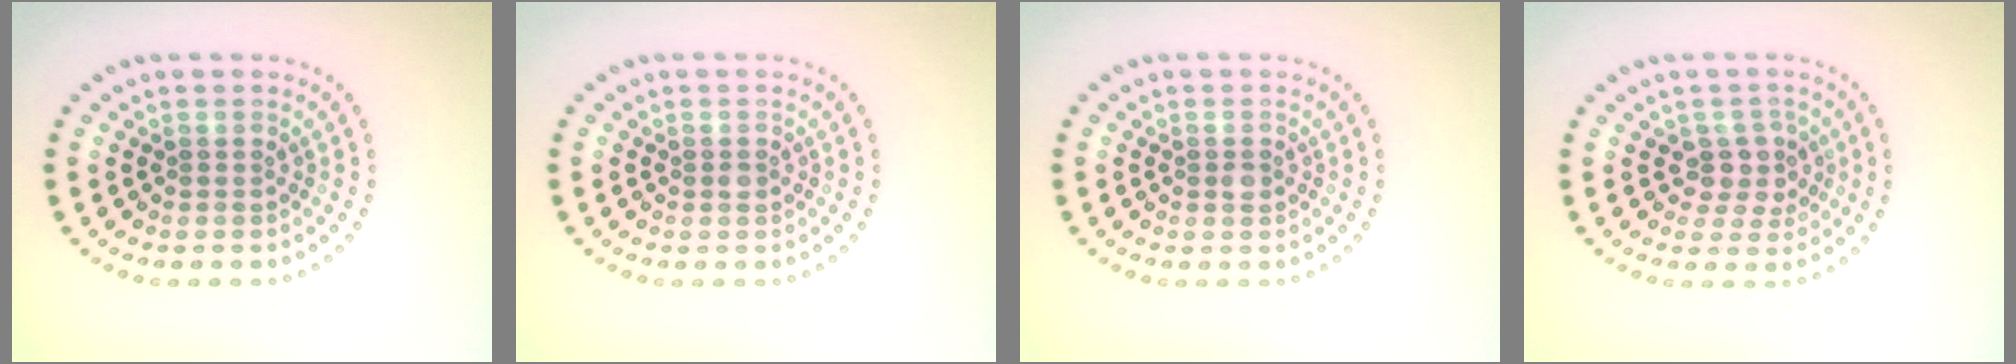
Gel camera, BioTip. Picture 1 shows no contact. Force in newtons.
{"total": 0.6, "press": 0.6, "slide": 0.1}
{"total": 0.9, "press": 0.9, "slide": 0.1}
{"total": 2.7, "press": 2.4, "slide": 1.2}